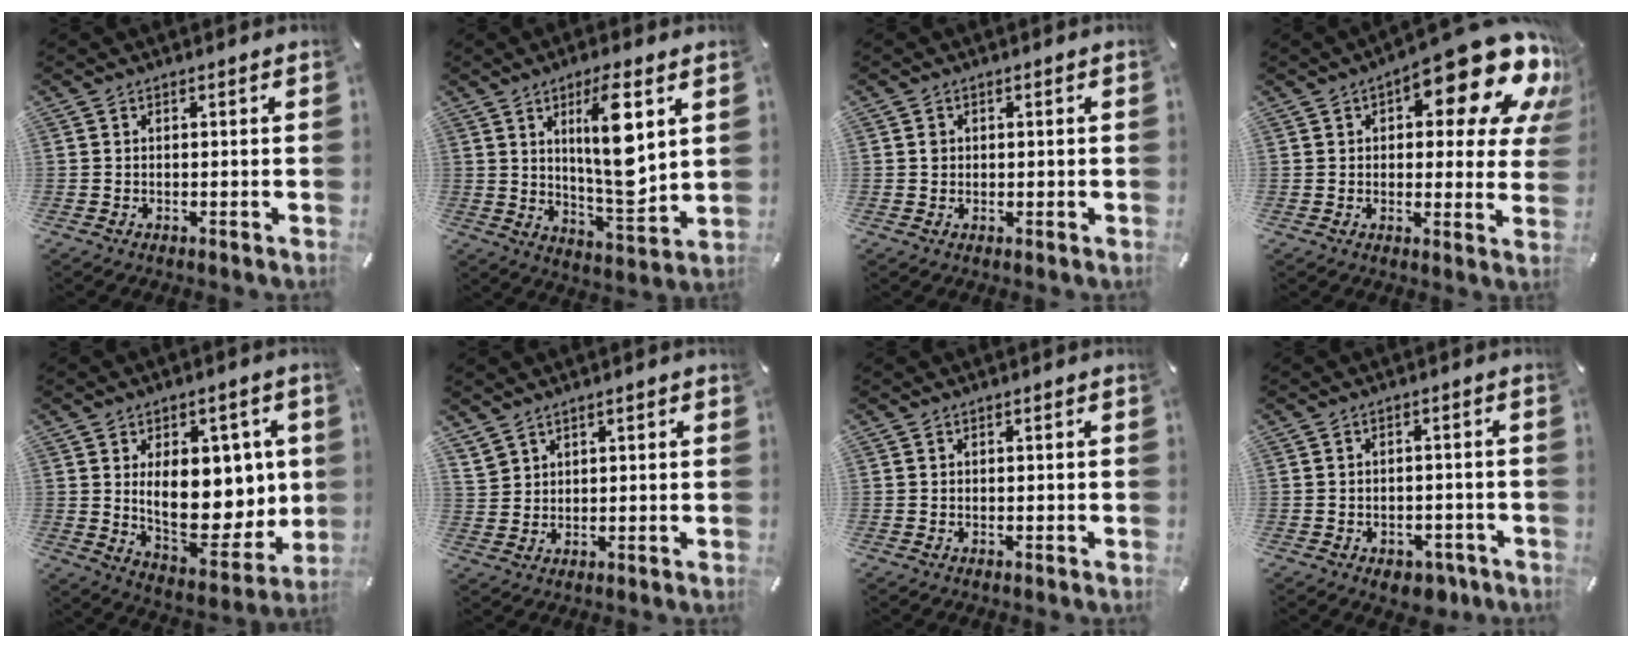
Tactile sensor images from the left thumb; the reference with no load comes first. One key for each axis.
{"total": 14.3, "fx": 4.6, "fy": 3.9, "fz": 13.0, "tx": -0.219, "ty": -0.025, "tz": 0.070}
{"total": 1.3, "fx": 0.1, "fy": 1.2, "fz": 0.4, "tx": -0.001, "ty": 0.003, "tz": -0.002}
{"total": 19.0, "fx": 10.4, "fy": 7.1, "fz": 14.2, "tx": -0.181, "ty": -0.076, "tz": 0.167}
{"total": 16.8, "fx": 2.8, "fy": 10.7, "fz": 12.7, "tx": -0.180, "ty": -0.031, "tz": 0.057}
{"total": 3.4, "fx": 2.3, "fy": 2.5, "fz": 0.1, "tx": -0.011, "ty": -0.004, "tz": 0.045}
{"total": 0.0}
{"total": 4.5, "fx": -2.8, "fy": 2.8, "fz": 2.3, "tx": -0.038, "ty": 0.017, "tz": -0.049}